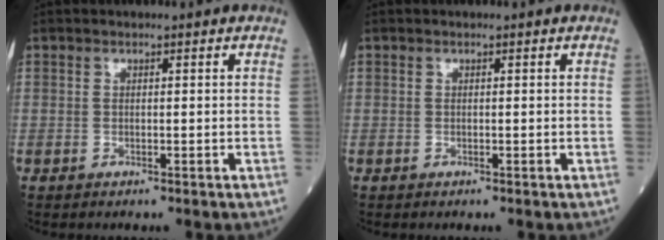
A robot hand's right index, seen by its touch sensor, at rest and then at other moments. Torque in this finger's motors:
{"motor_torque": [0.00, 0.01, 0.00, 0.00]}